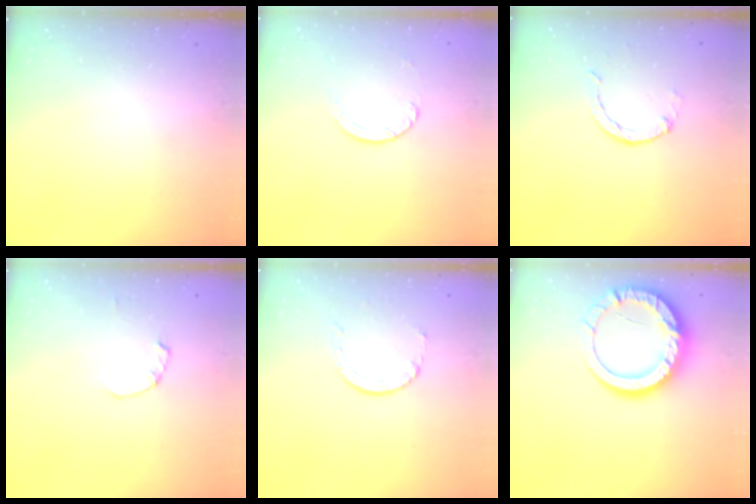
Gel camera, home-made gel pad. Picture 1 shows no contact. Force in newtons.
{"total": 2.7, "press": 2.7, "slide": 0.3}
{"total": 1.8, "press": 1.8, "slide": 0.2}
{"total": 0.0}
{"total": 2.9, "press": 2.9, "slide": 0.4}
{"total": 16.9, "press": 16.8, "slide": 1.5}